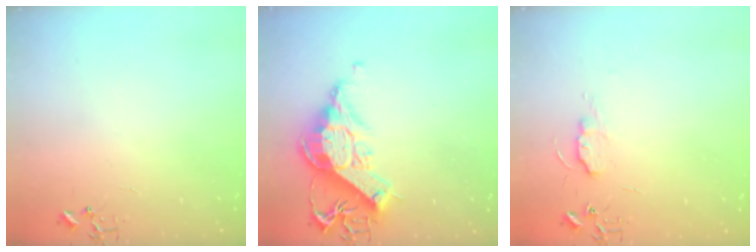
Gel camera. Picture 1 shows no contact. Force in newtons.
{"total": 15.7, "press": 15.5, "slide": 1.9}
{"total": 7.0, "press": 7.0, "slide": 0.8}